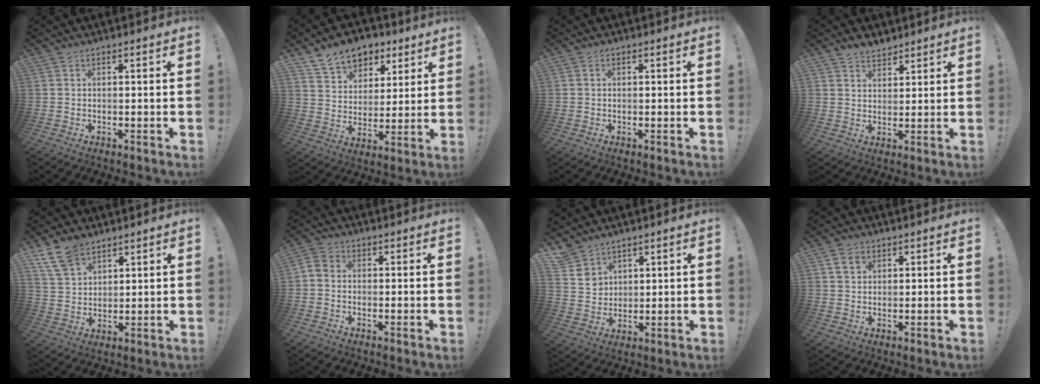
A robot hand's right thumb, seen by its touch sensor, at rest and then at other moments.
{"total": 11.9, "force": [8.0, 8.1, 3.7], "torque": [-0.063, -0.048, 0.154]}
{"total": 0.5, "force": [0.1, 0.5, 0.2], "torque": [0.001, 0.001, 0.000]}
{"total": 4.8, "force": [4.1, 2.5, 0.8], "torque": [-0.007, -0.025, 0.075]}
{"total": 9.9, "force": [7.0, 5.7, 4.1], "torque": [-0.086, -0.026, 0.141]}
{"total": 3.0, "force": [-0.8, 2.2, 1.8], "torque": [-0.033, 0.011, -0.012]}
{"total": 6.6, "force": [4.9, 4.4, 0.4], "torque": [-0.011, -0.042, 0.095]}
{"total": 4.0, "force": [1.9, 2.8, 2.0], "torque": [-0.025, -0.002, 0.034]}